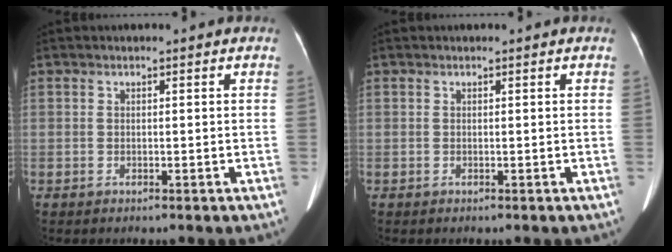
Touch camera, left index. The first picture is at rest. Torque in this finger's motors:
{"motor_torque": [0.03, 0.03, 0.00, 0.01]}